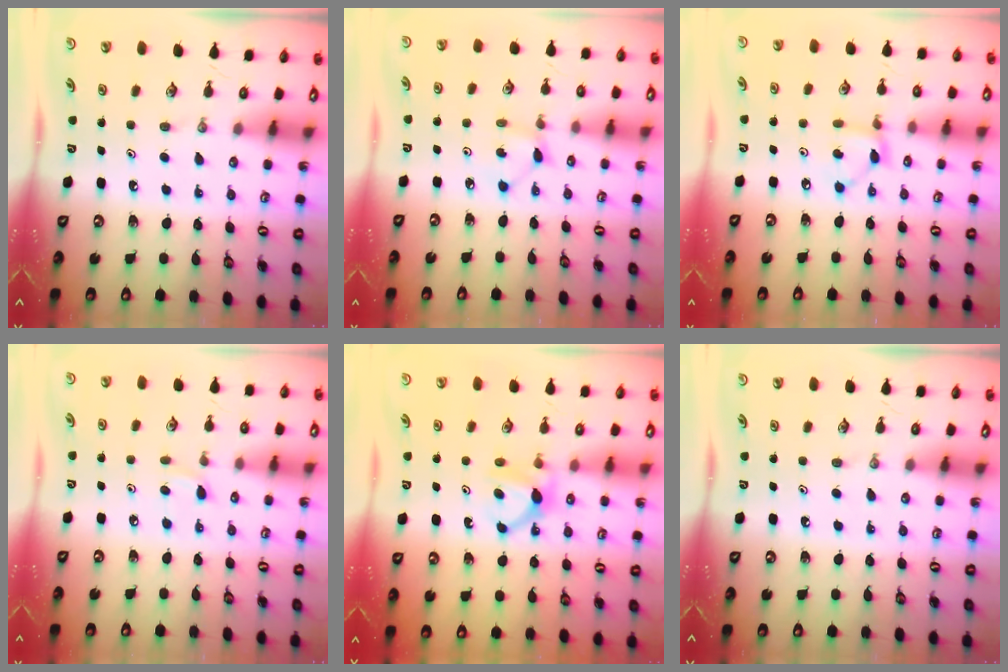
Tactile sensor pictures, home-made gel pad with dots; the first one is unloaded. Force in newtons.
{"total": 2.5, "press": 2.4, "slide": 0.3}
{"total": 5.6, "press": 5.6, "slide": 0.2}
{"total": 3.9, "press": 3.8, "slide": 0.5}
{"total": 5.4, "press": 5.3, "slide": 0.7}
{"total": 0.0}